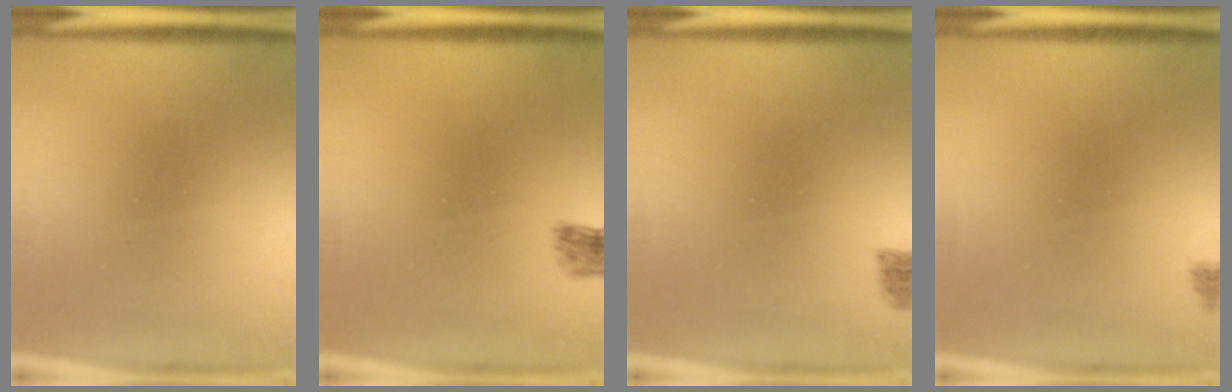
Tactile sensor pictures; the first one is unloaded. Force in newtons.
{"total": 1.2}
{"total": 1.8}
{"total": 1.3}